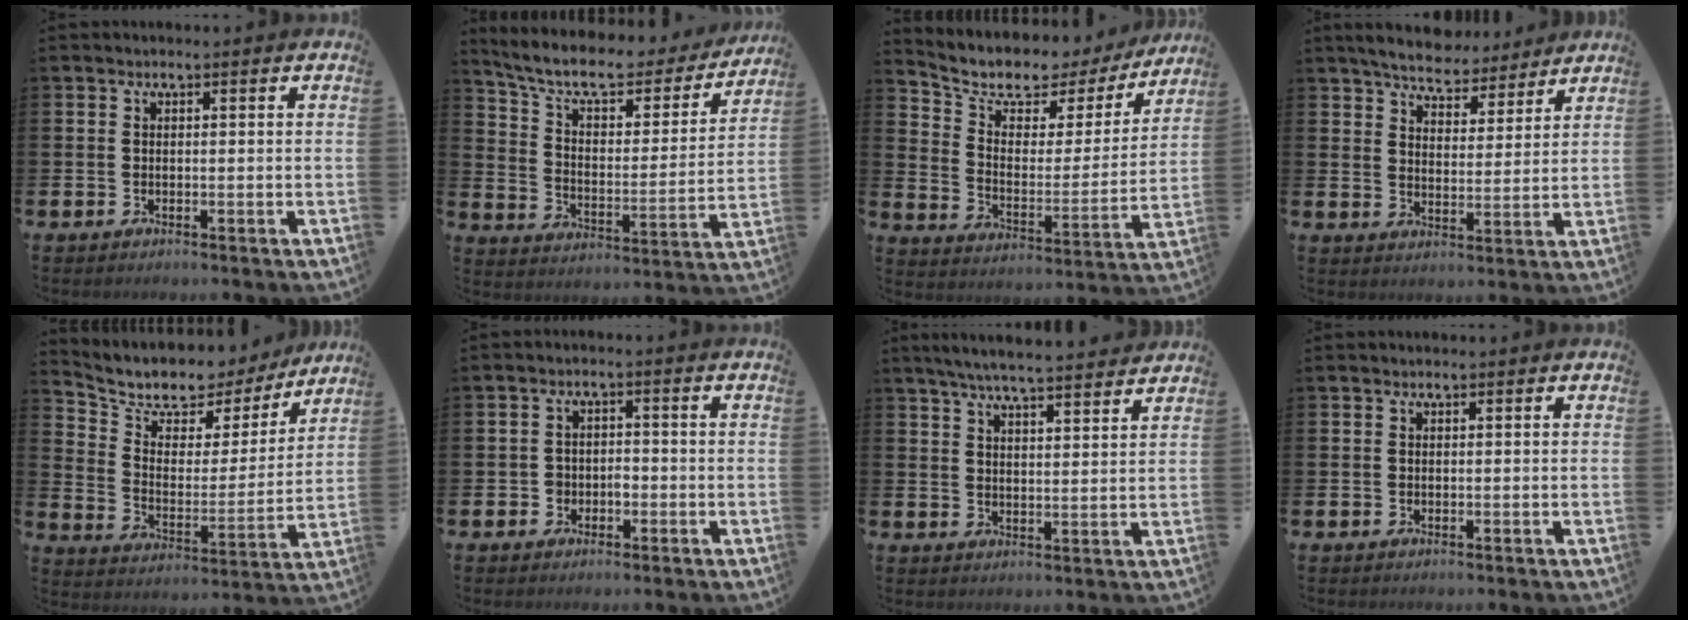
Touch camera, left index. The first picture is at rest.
{"total": 9.2, "force": [7.9, 2.8, 3.8], "torque": [-0.103, -0.051, 0.131]}
{"total": 7.6, "force": [6.4, 3.4, 2.3], "torque": [-0.085, -0.043, 0.108]}
{"total": 6.4, "force": [6.2, 1.5, 0.9], "torque": [-0.029, -0.039, 0.107]}
{"total": 8.7, "force": [7.6, 3.7, 2.0], "torque": [-0.078, -0.058, 0.131]}
{"total": 2.0, "force": [-0.9, 1.7, 0.6], "torque": [-0.010, 0.003, -0.022]}
{"total": 5.9, "force": [5.6, 0.0, 1.6], "torque": [-0.041, -0.034, 0.098]}
{"total": 0.0}